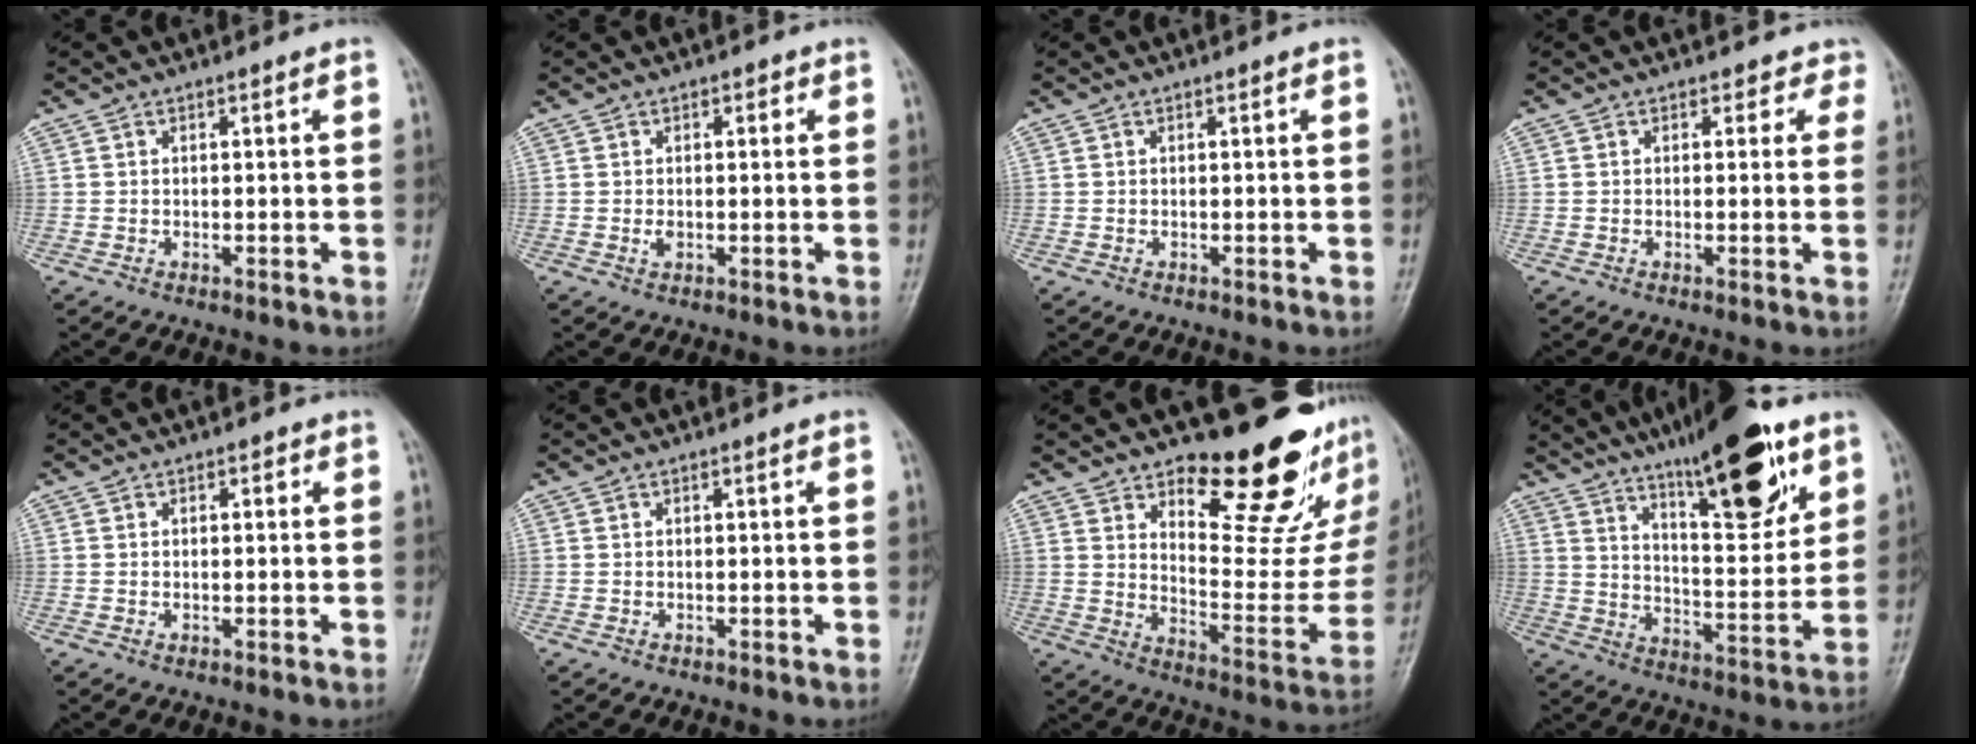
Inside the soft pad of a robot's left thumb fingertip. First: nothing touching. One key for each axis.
{"total": 2.0, "fx": 0.2, "fy": 1.4, "fz": 1.4, "tx": -0.013, "ty": 0.000, "tz": -0.002}
{"total": 0.0}
{"total": 2.4, "fx": 1.6, "fy": 1.7, "fz": 0.1, "tx": 0.024, "ty": -0.009, "tz": -0.001}
{"total": 1.1, "fx": 0.2, "fy": 0.9, "fz": 0.6, "tx": 0.000, "ty": 0.002, "tz": 0.000}
{"total": 0.0}
{"total": 23.8, "fx": 15.2, "fy": 9.2, "fz": 15.9, "tx": -0.167, "ty": -0.105, "tz": 0.223}
{"total": 19.8, "fx": 11.9, "fy": 5.7, "fz": 14.8, "tx": -0.187, "ty": -0.061, "tz": 0.191}